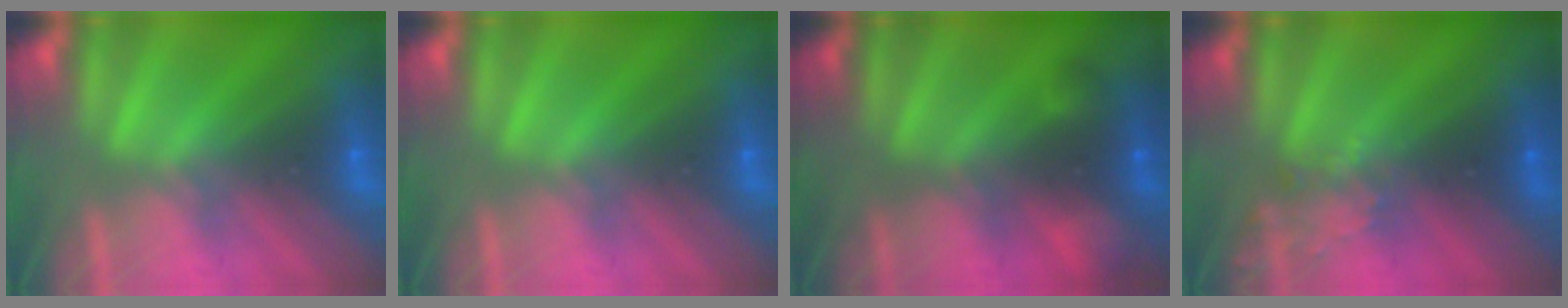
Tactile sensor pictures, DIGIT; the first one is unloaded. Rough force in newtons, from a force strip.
{"total": 0.0}
{"total": 2.4}
{"total": 2.4}